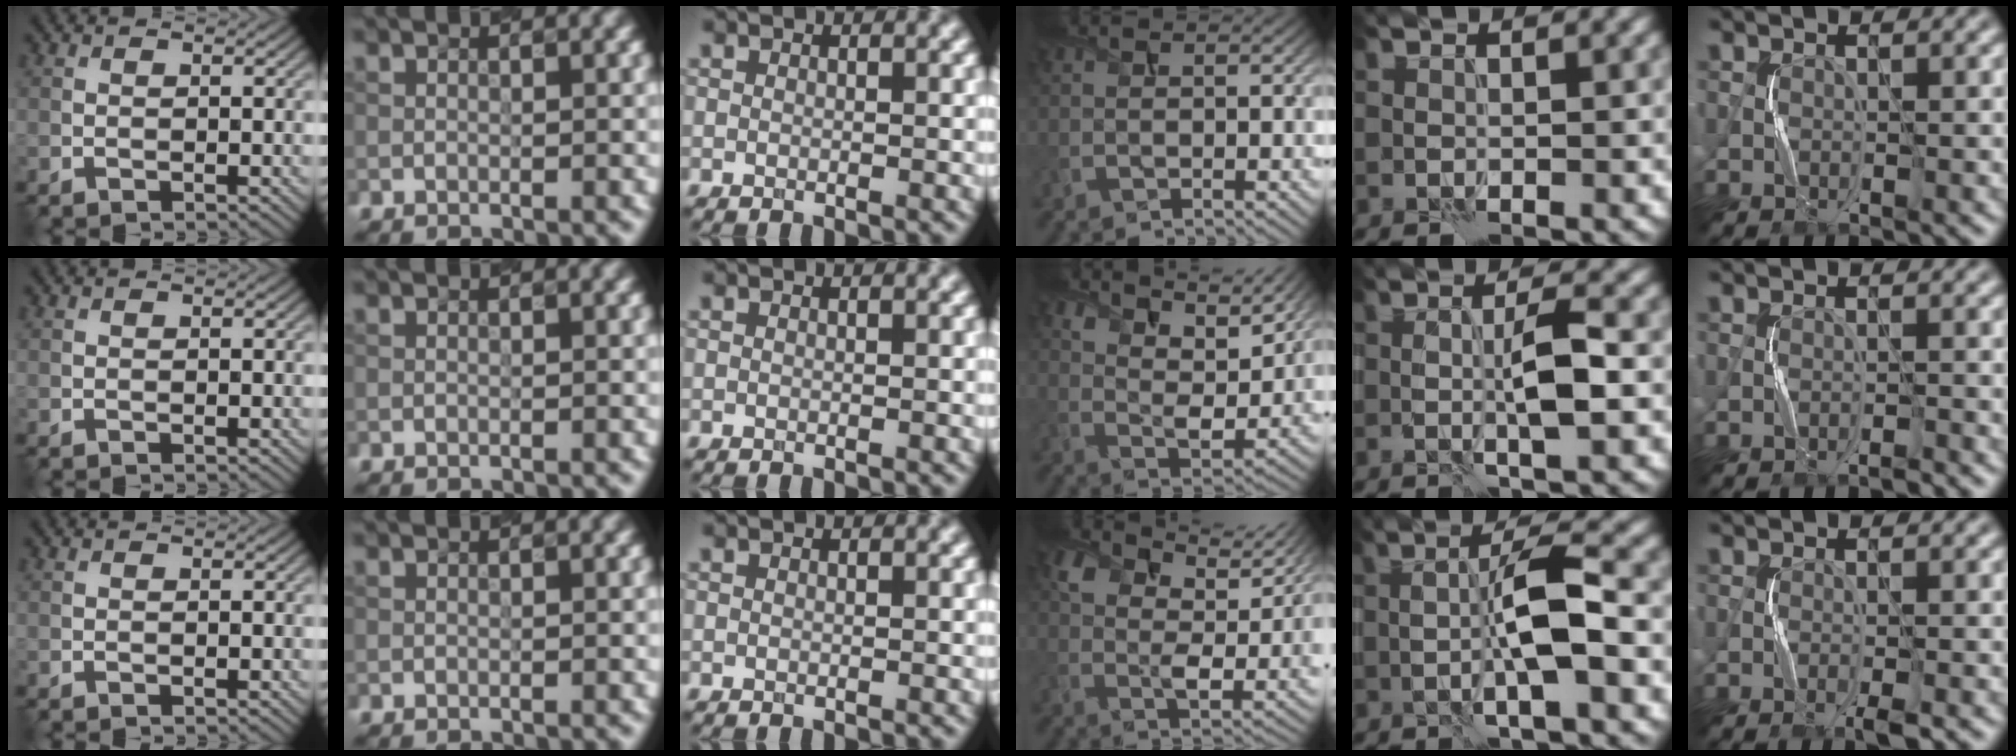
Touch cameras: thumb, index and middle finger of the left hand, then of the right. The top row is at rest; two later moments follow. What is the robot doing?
{"motion": "squeeze", "object": "stress ball aka squeeze ball"}